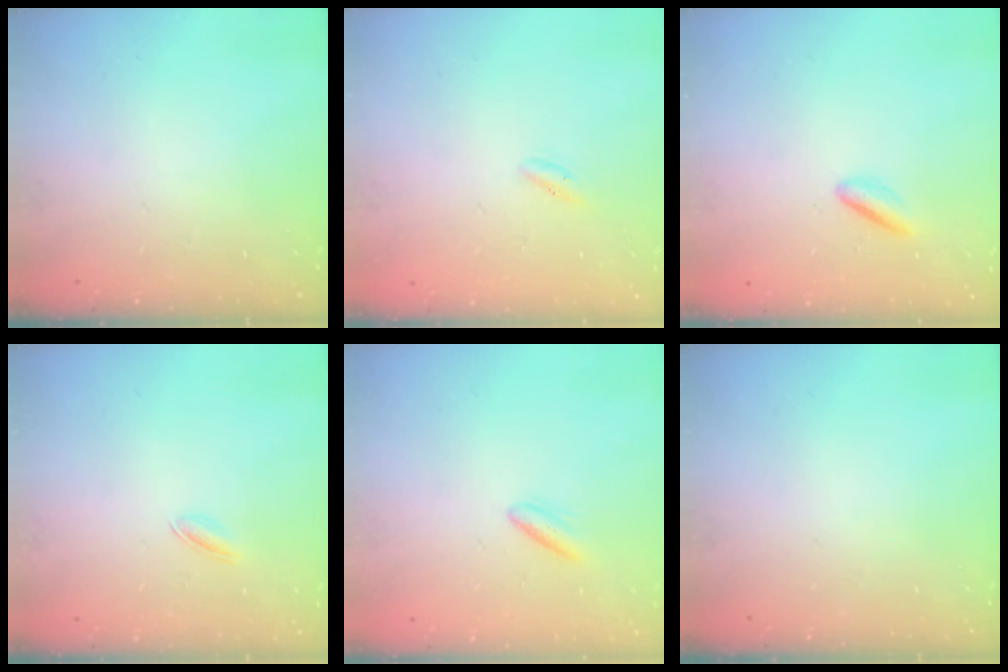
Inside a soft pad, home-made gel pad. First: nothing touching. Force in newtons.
{"total": 0.0}
{"total": 2.7, "press": 2.6, "slide": 0.7}
{"total": 2.3, "press": 2.2, "slide": 0.7}
{"total": 2.6, "press": 2.4, "slide": 1.0}
{"total": 0.0}